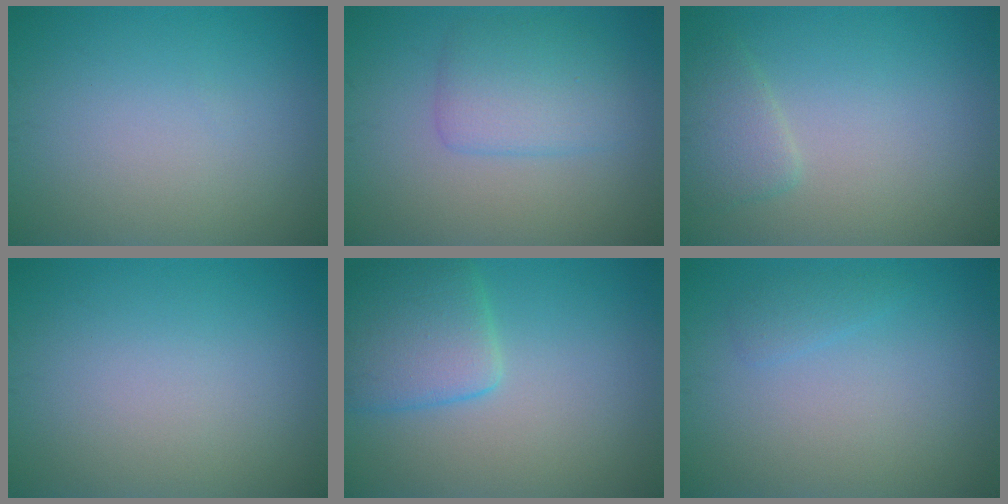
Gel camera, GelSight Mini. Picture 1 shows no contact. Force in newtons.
{"total": 3.6, "press": 3.6, "slide": 0.2}
{"total": 2.2, "press": 2.2, "slide": 0.1}
{"total": 0.0}
{"total": 4.7, "press": 4.7, "slide": 0.3}
{"total": 1.0, "press": 1.0, "slide": 0.1}